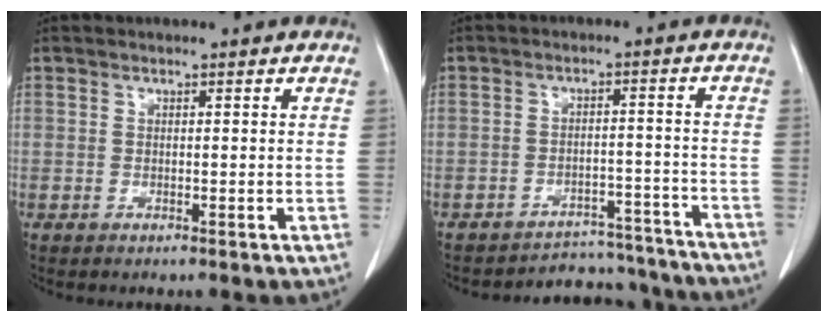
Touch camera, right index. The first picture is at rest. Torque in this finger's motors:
{"motor_torque": [0.48, -0.57, 0.05, -0.02]}